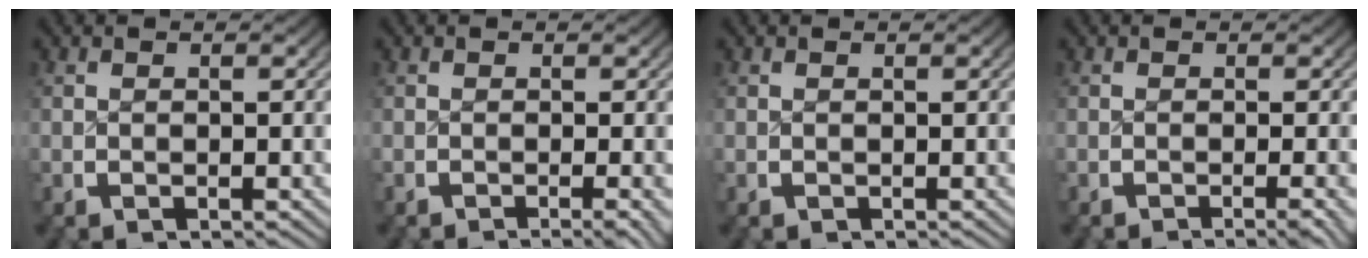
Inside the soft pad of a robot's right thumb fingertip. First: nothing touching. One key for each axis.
{"total": 1.7, "fx": -1.1, "fy": -0.1, "fz": 1.3, "tx": -0.013, "ty": 0.001, "tz": -0.017}
{"total": 0.0}
{"total": 1.7, "fx": -1.2, "fy": -0.2, "fz": 1.3, "tx": -0.015, "ty": 0.002, "tz": -0.018}